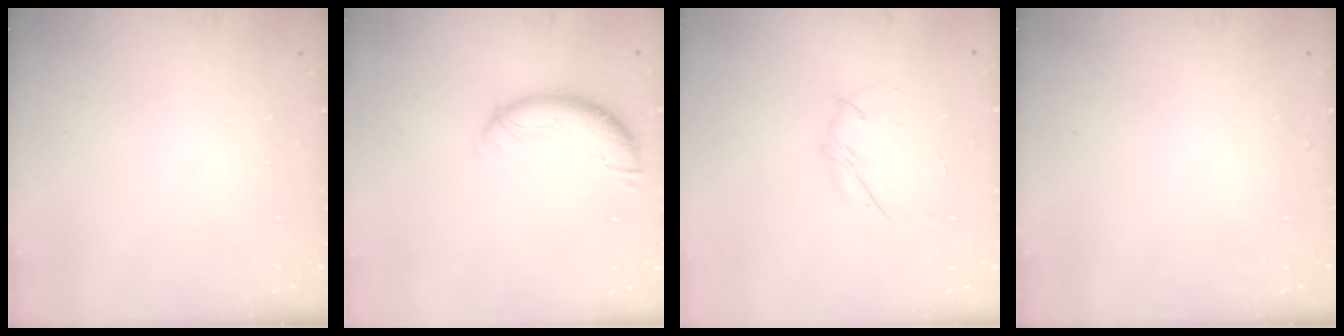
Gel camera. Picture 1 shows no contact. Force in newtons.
{"total": 10.0, "press": 9.9, "slide": 0.8}
{"total": 4.5, "press": 4.3, "slide": 1.0}
{"total": 0.0}